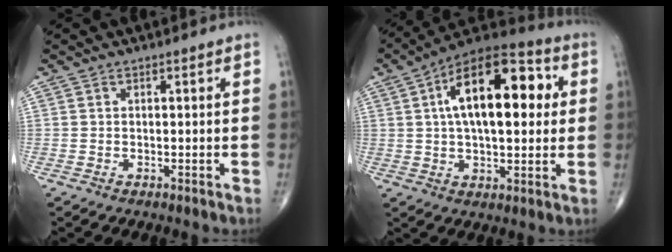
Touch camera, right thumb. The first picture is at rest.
{"total": 20.3, "force": [4.1, 9.6, 17.4], "torque": [-0.248, 0.021, 0.054]}